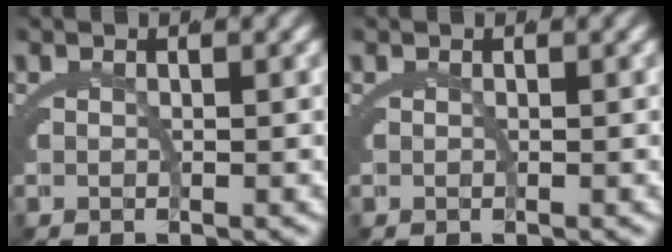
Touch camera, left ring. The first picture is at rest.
{"total": 0.0}